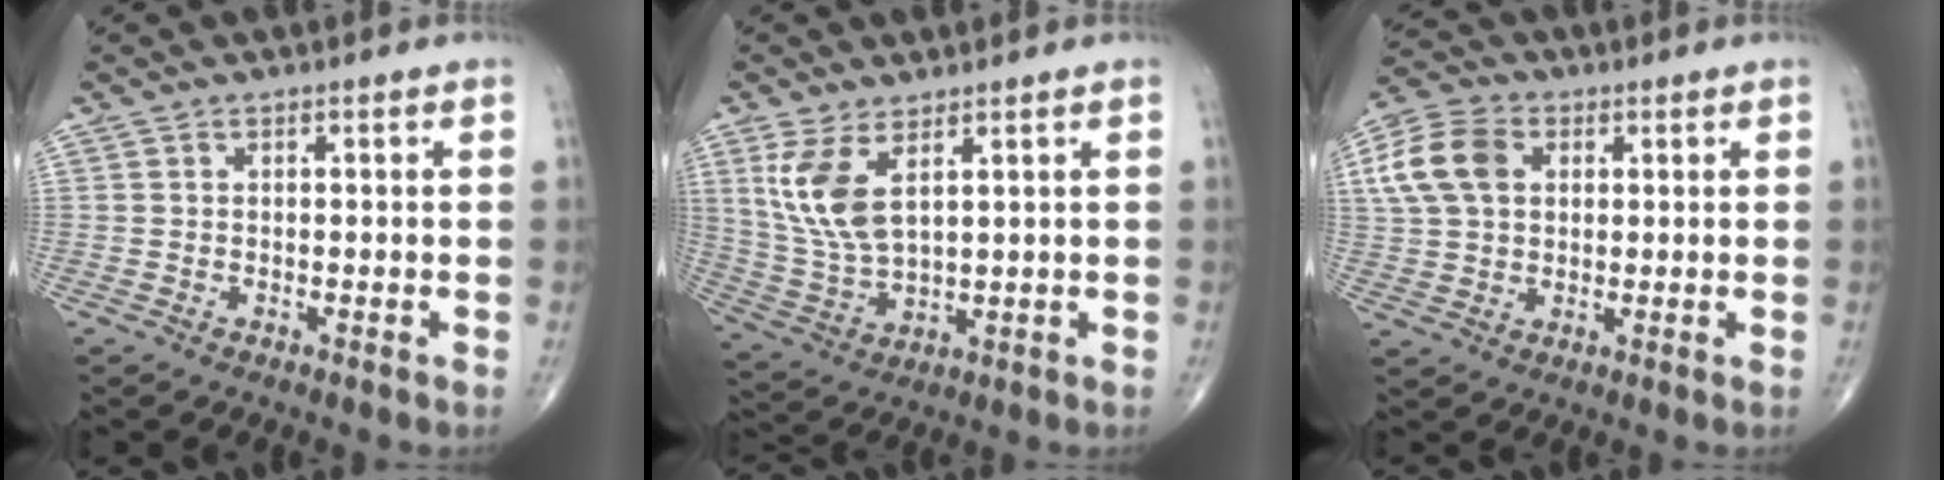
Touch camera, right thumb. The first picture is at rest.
{"total": 9.9, "force": [4.1, 4.3, 8.0], "torque": [-0.169, -0.020, 0.096]}
{"total": 11.0, "force": [2.8, 7.8, 7.2], "torque": [-0.137, 0.010, 0.048]}